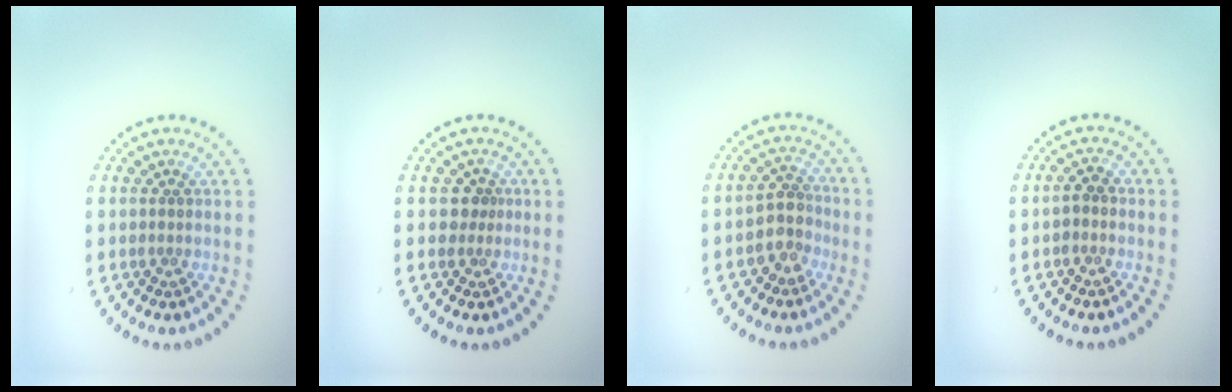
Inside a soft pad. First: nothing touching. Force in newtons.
{"total": 1.4, "press": 1.2, "slide": 0.9}
{"total": 2.6, "press": 2.2, "slide": 1.5}
{"total": 1.1, "press": 1.0, "slide": 0.5}